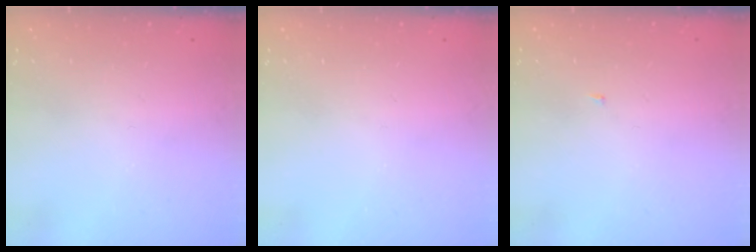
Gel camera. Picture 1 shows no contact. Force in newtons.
{"total": 0.0}
{"total": 1.8, "press": 1.8, "slide": 0.2}